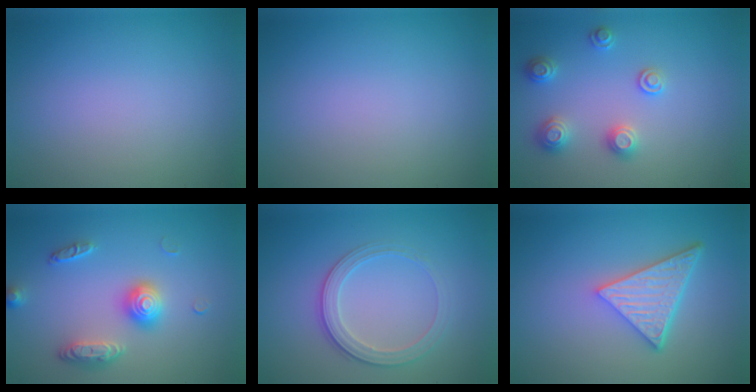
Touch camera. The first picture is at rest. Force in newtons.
{"total": 0.0}
{"total": 2.6, "press": 2.6, "slide": 0.1}
{"total": 3.2, "press": 2.9, "slide": 1.2}
{"total": 2.8, "press": 2.6, "slide": 0.9}
{"total": 5.5, "press": 4.1, "slide": 3.7}